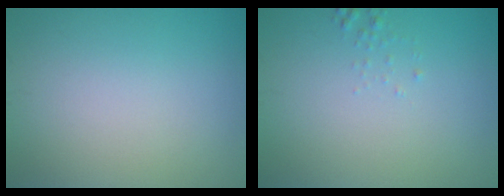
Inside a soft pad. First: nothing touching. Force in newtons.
{"total": 0.5, "press": 0.5, "slide": 0.0}